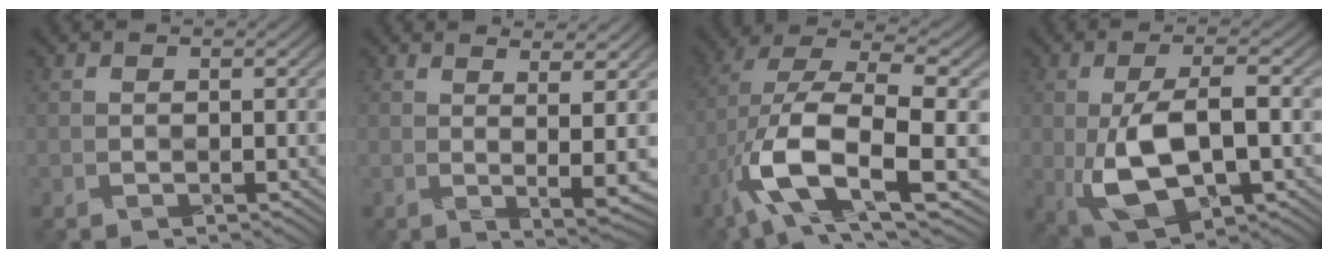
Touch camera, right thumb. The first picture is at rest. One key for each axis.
{"total": 4.4, "fx": 1.7, "fy": 0.0, "fz": 4.1, "tx": -0.072, "ty": 0.002, "tz": 0.034}
{"total": 12.4, "fx": -4.6, "fy": 4.3, "fz": 10.7, "tx": -0.222, "ty": -0.003, "tz": -0.093}
{"total": 10.9, "fx": -2.5, "fy": 4.7, "fz": 9.5, "tx": -0.187, "ty": -0.005, "tz": -0.042}